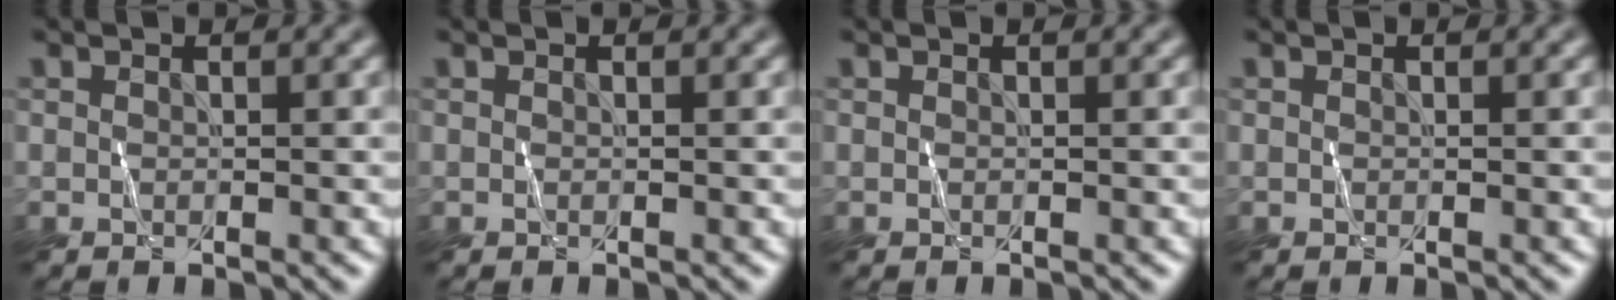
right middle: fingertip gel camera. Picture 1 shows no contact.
{"total": 0.0}
{"total": 0.0}
{"total": 0.0}